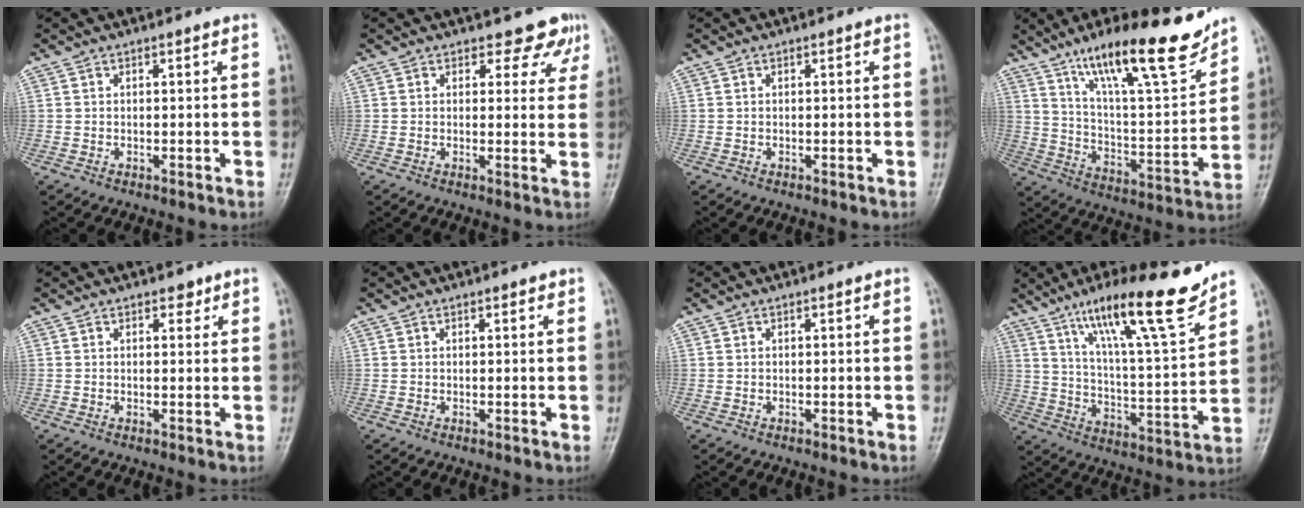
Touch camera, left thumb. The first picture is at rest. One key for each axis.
{"total": 5.3, "fx": 4.2, "fy": 2.9, "fz": 1.1, "tx": 0.021, "ty": -0.026, "tz": 0.036}
{"total": 0.0}
{"total": 21.8, "fx": 15.2, "fy": 4.8, "fz": 14.8, "tx": -0.207, "ty": -0.071, "tz": 0.253}
{"total": 1.8, "fx": 1.2, "fy": 1.1, "fz": 0.8, "tx": 0.003, "ty": -0.005, "tz": 0.013}
{"total": 0.6, "fx": 0.5, "fy": 0.3, "fz": 0.3, "tx": -0.005, "ty": -0.003, "tz": 0.006}
{"total": 0.0}
{"total": 19.9, "fx": 13.9, "fy": 2.6, "fz": 14.0, "tx": -0.202, "ty": -0.070, "tz": 0.230}